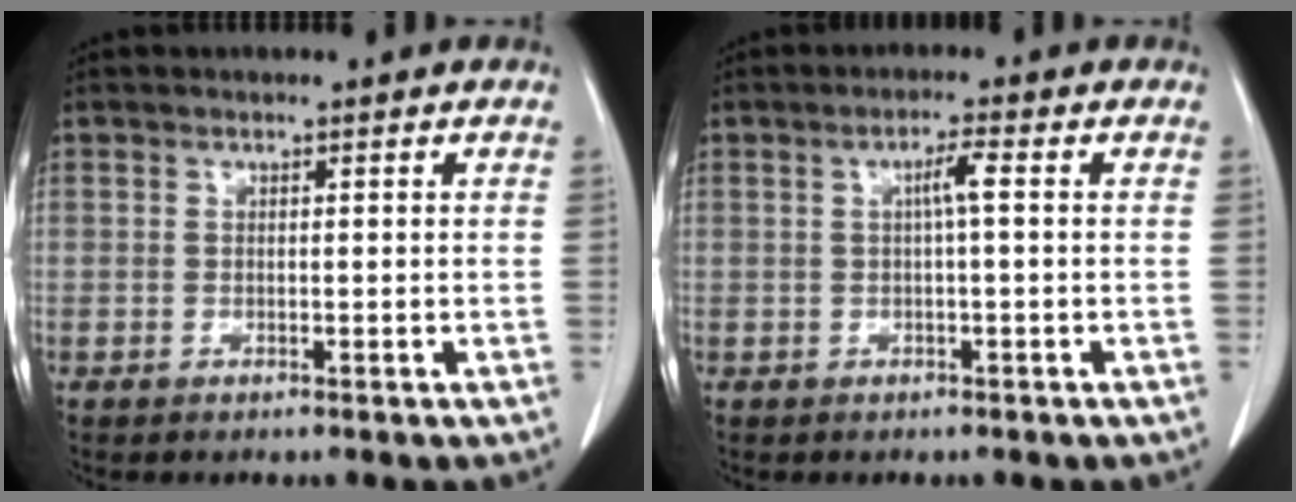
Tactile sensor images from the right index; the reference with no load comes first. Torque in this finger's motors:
{"motor_torque": [0.41, -0.03, 0.23, 0.06]}